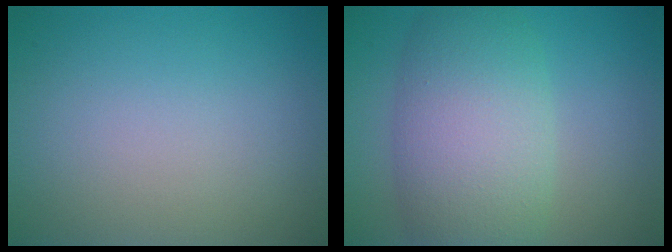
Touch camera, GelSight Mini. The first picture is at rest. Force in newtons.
{"total": 8.1, "press": 8.1, "slide": 0.3}